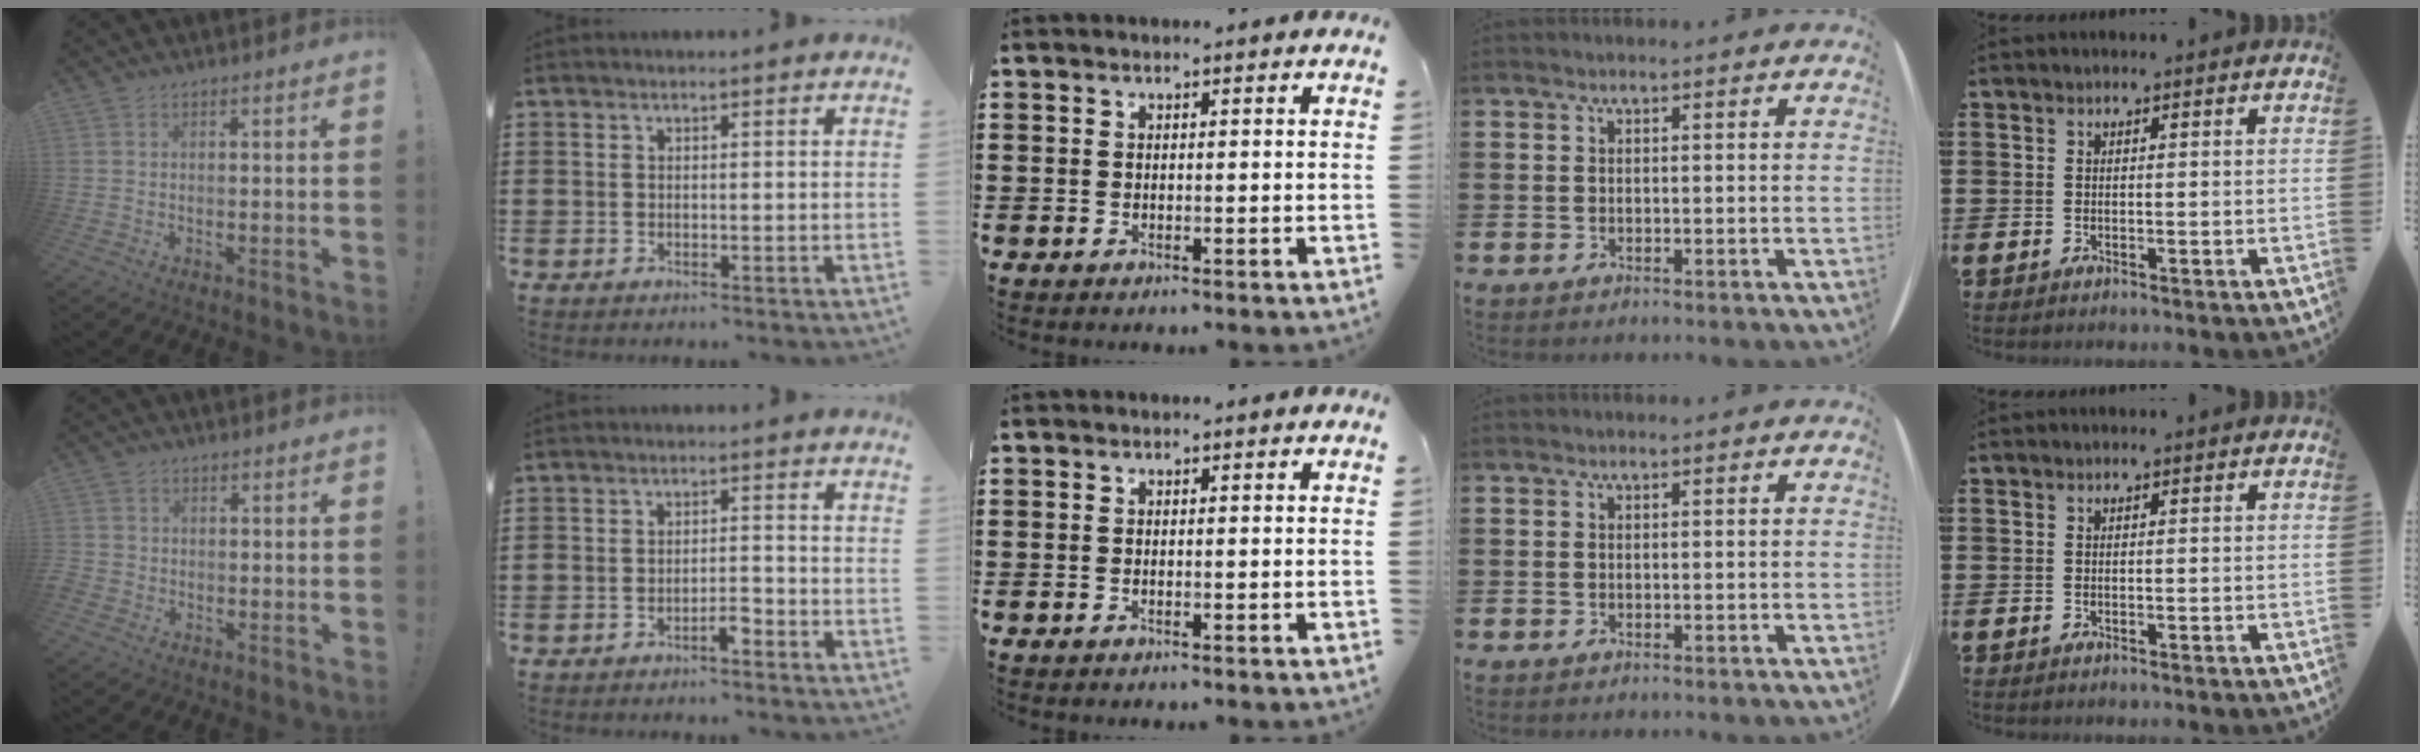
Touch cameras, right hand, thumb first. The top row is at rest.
{"thumb": {"total": 2.4, "force": [-1.5, 1.7, 0.7], "torque": [-0.009, 0.008, -0.027]}, "index": {"total": 2.5, "force": [-2.0, 0.4, 1.4], "torque": [-0.027, 0.002, -0.037]}}